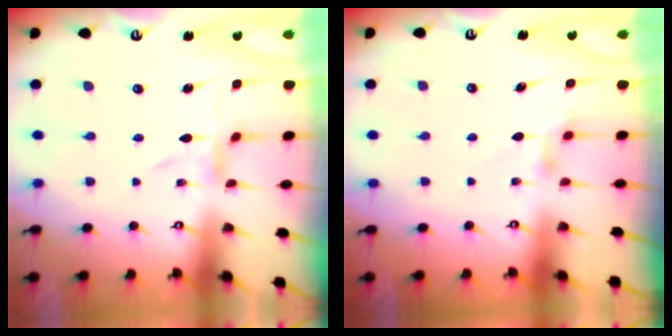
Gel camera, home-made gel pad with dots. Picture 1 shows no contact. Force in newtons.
{"total": 2.8, "press": 2.7, "slide": 0.5}